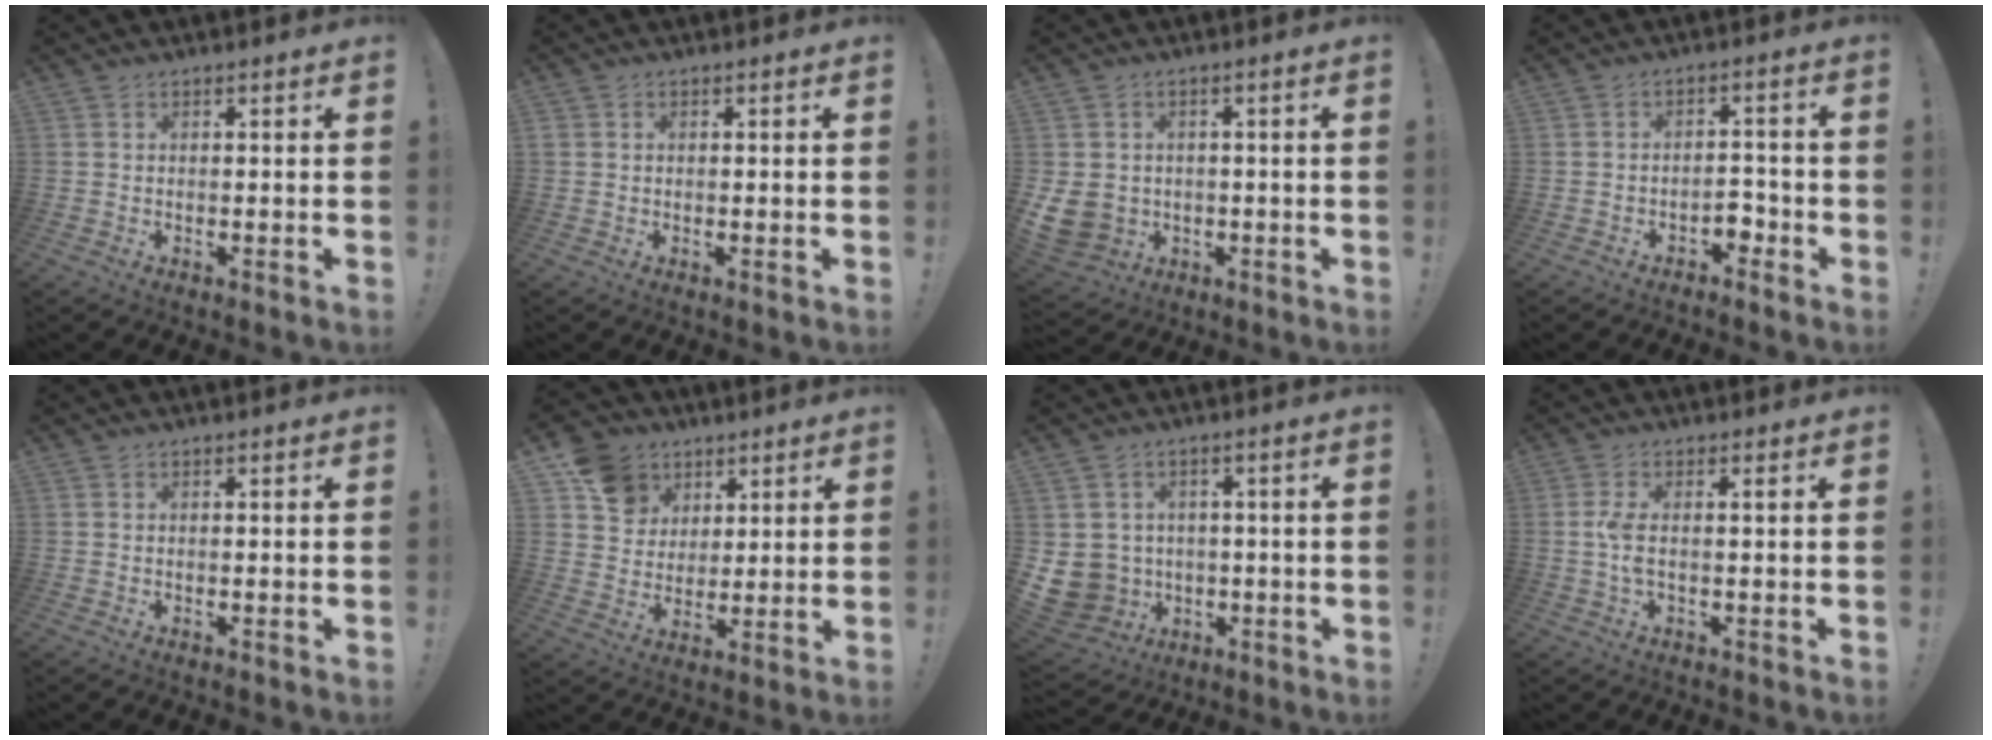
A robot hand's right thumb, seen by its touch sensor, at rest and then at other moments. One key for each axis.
{"total": 0.6, "fx": 0.0, "fy": 0.5, "fz": 0.1, "tx": -0.006, "ty": 0.005, "tz": 0.001}
{"total": 7.3, "fx": -0.6, "fy": 6.5, "fz": 3.2, "tx": -0.074, "ty": 0.000, "tz": -0.006}
{"total": 4.0, "fx": -2.5, "fy": 2.1, "fz": 2.3, "tx": -0.033, "ty": 0.009, "tz": -0.044}
{"total": 0.0}
{"total": 12.0, "fx": 5.8, "fy": 9.9, "fz": 3.7, "tx": -0.052, "ty": -0.029, "tz": 0.118}
{"total": 7.7, "fx": -0.3, "fy": 7.4, "fz": 2.1, "tx": -0.069, "ty": -0.003, "tz": 0.004}
{"total": 4.2, "fx": 0.1, "fy": 0.9, "fz": 4.1, "tx": -0.097, "ty": -0.004, "tz": -0.001}